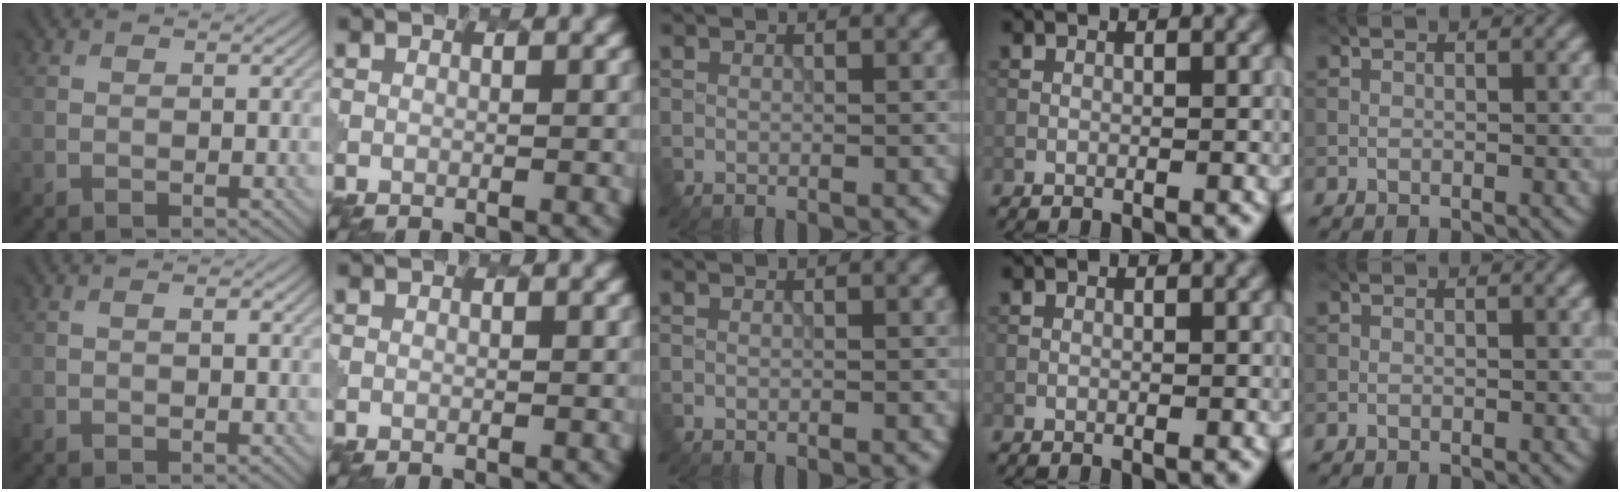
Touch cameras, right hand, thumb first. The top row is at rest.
{"thumb": {"total": 1.0, "force": [0.2, 0.3, 1.0], "torque": [-0.014, -0.001, 0.002]}}